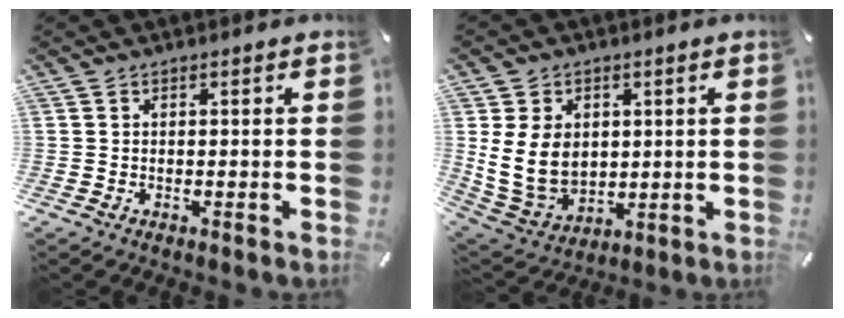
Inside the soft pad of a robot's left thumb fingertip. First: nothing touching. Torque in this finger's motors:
{"motor_torque": [0.52, 0.51, 1.36, -0.16, 0.35]}